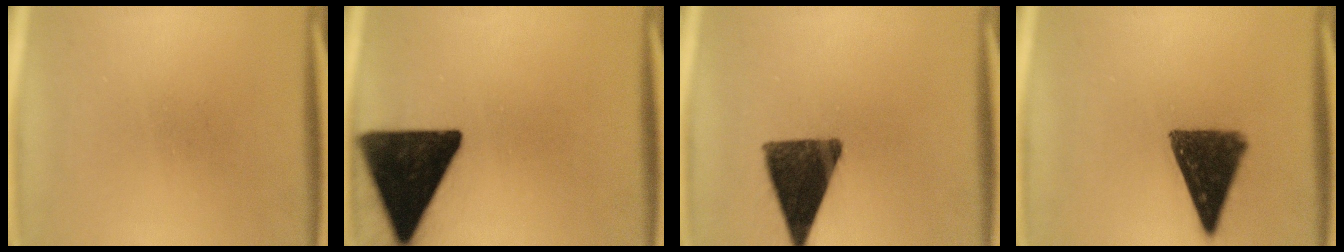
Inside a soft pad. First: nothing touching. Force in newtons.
{"total": 17.7}
{"total": 13.0}
{"total": 12.4}